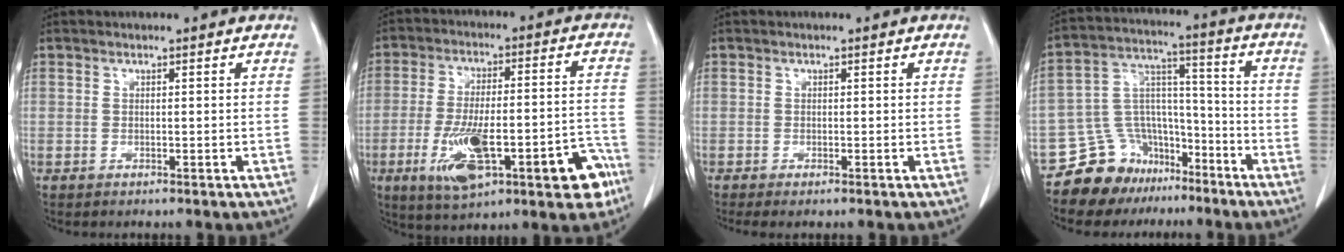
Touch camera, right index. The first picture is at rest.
{"total": 17.4, "force": [-7.4, 5.2, 14.9], "torque": [-0.203, 0.024, -0.098]}
{"total": 1.1, "force": [-0.8, 0.1, 0.8], "torque": [-0.013, -0.005, -0.013]}
{"total": 12.1, "force": [-9.3, 7.6, 1.5], "torque": [-0.026, 0.080, -0.156]}